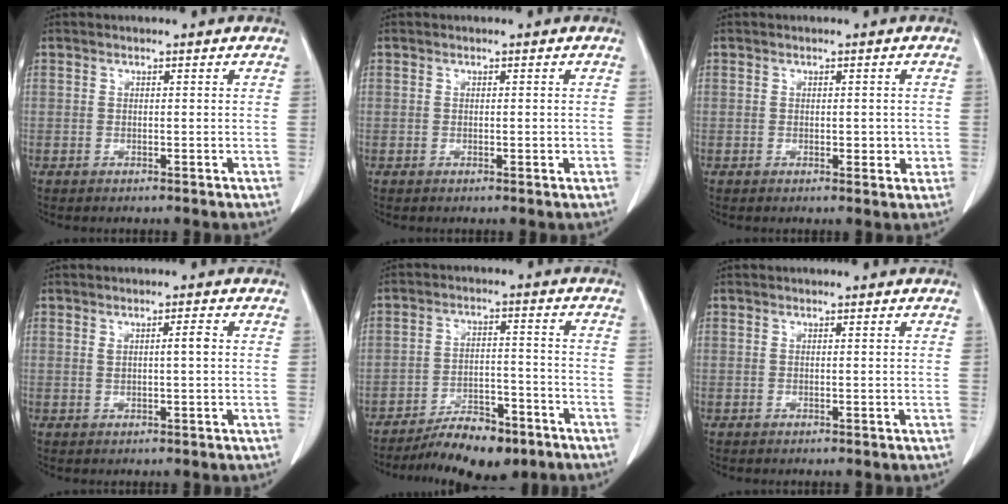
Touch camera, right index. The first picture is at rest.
{"total": 0.8, "force": [-0.1, 0.4, 0.7], "torque": [-0.009, 0.000, 0.002]}
{"total": 2.3, "force": [-0.1, 1.4, 1.9], "torque": [-0.018, -0.001, 0.003]}
{"total": 2.1, "force": [0.4, 0.1, 2.1], "torque": [-0.034, 0.002, 0.007]}
{"total": 9.9, "force": [-7.8, 3.8, 4.9], "torque": [-0.070, 0.008, -0.125]}
{"total": 0.0}